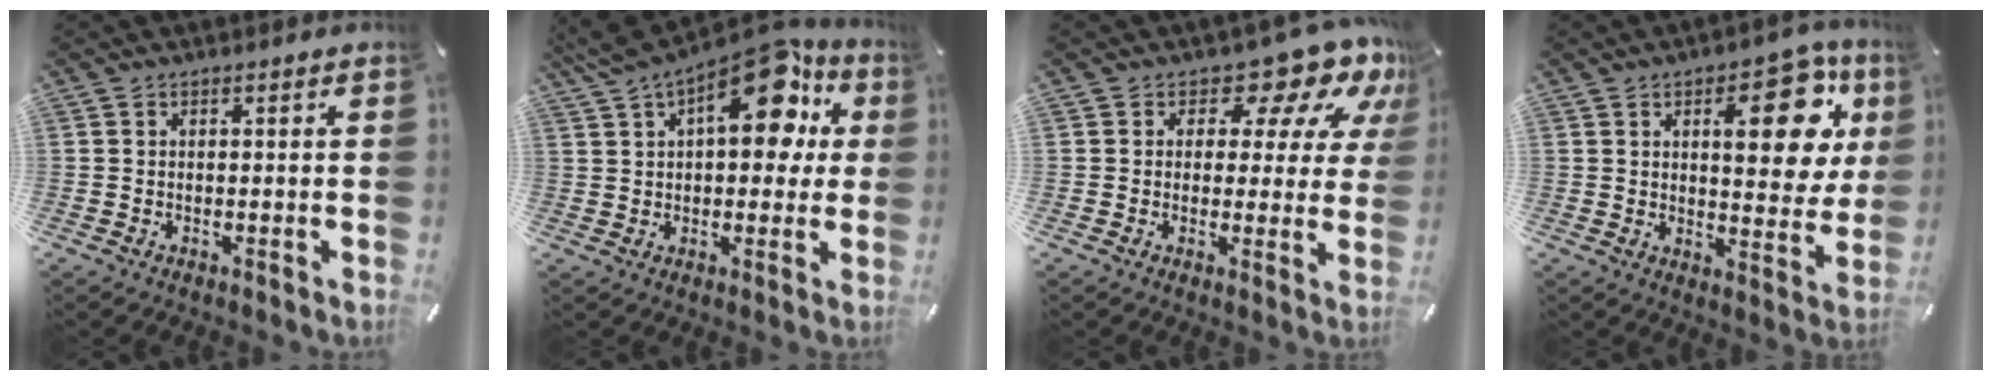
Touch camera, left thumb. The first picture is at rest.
{"total": 18.2, "force": [8.5, 9.5, 12.9], "torque": [-0.182, -0.040, 0.140]}
{"total": 13.2, "force": [7.8, 6.6, 8.3], "torque": [-0.104, -0.055, 0.127]}
{"total": 18.5, "force": [6.8, 8.4, 15.0], "torque": [-0.186, -0.025, 0.100]}